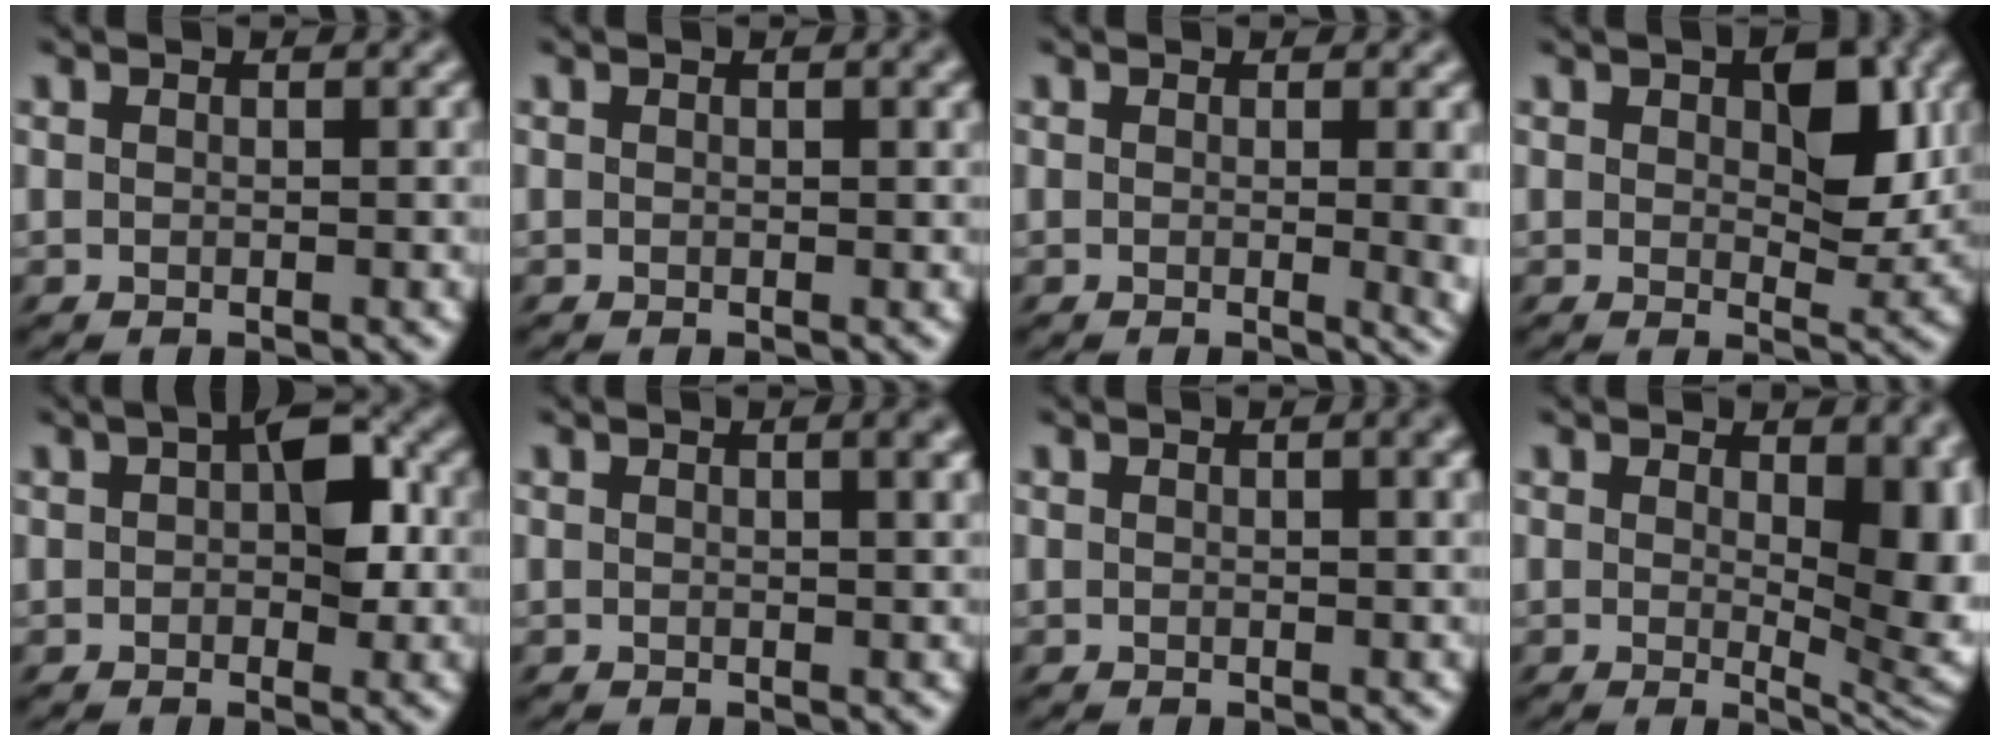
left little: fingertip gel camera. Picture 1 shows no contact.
{"total": 1.5, "force": [0.6, 0.7, 1.1], "torque": [-0.023, 0.000, 0.010]}
{"total": 2.9, "force": [0.4, 1.0, 2.6], "torque": [-0.050, -0.020, 0.017]}
{"total": 6.5, "force": [1.9, 3.7, 5.0], "torque": [-0.089, -0.007, 0.035]}
{"total": 5.7, "force": [0.4, 3.2, 4.7], "torque": [-0.081, 0.007, -0.003]}
{"total": 2.9, "force": [1.3, 1.1, 2.3], "torque": [-0.040, -0.001, 0.026]}
{"total": 3.1, "force": [1.2, 1.5, 2.4], "torque": [-0.044, -0.002, 0.025]}
{"total": 8.3, "force": [1.6, 5.0, 6.5], "torque": [-0.108, -0.032, 0.049]}